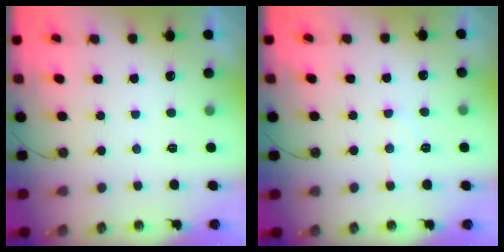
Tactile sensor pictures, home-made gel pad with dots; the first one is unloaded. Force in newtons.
{"total": 7.1, "press": 7.0, "slide": 0.6}